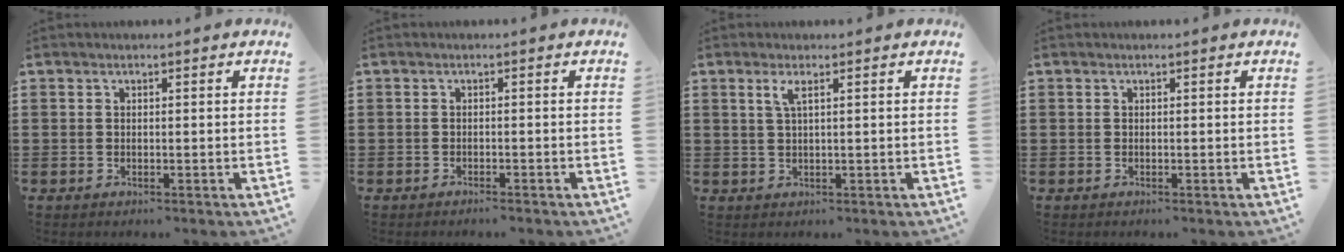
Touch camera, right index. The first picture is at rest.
{"total": 0.9, "force": [-0.8, 0.0, 0.2], "torque": [-0.006, -0.001, -0.017]}
{"total": 2.1, "force": [0.9, 0.1, 1.8], "torque": [-0.039, 0.002, 0.014]}
{"total": 0.0}